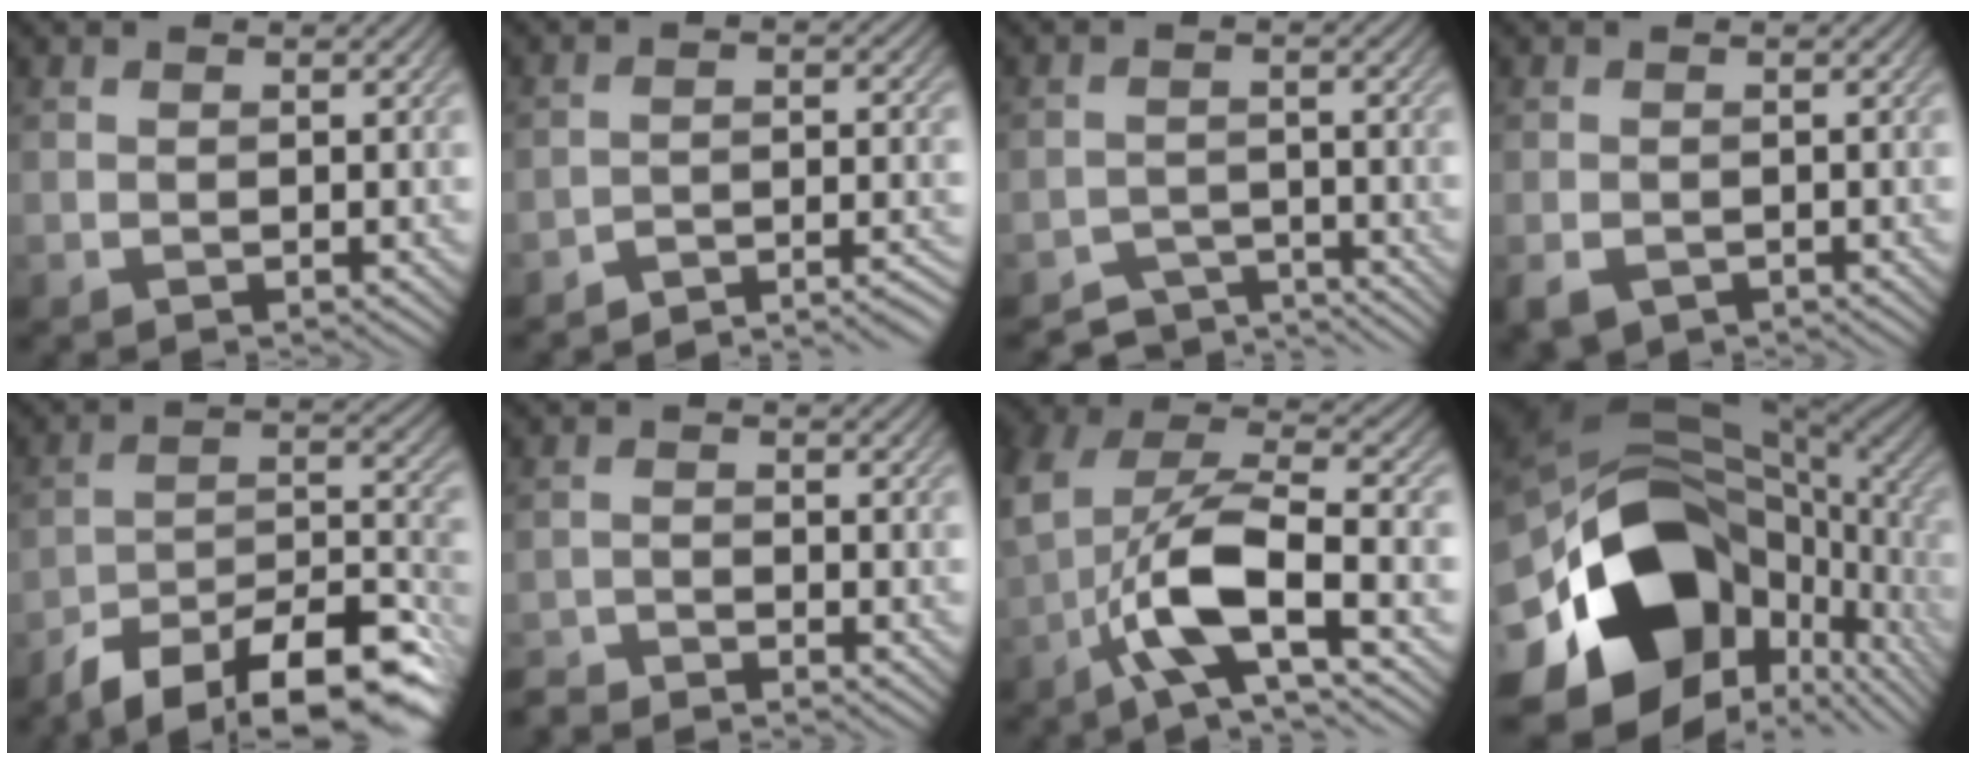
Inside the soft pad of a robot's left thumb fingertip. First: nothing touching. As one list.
[{"total": 5.7, "force": [-5.2, 0.8, 2.1], "torque": [-0.031, 0.009, -0.078]}, {"total": 4.8, "force": [-4.5, 1.3, 1.1], "torque": [-0.017, -0.007, -0.069]}, {"total": 2.4, "force": [-1.4, 1.5, 1.2], "torque": [-0.025, -0.009, -0.028]}, {"total": 13.5, "force": [-10.1, 4.3, 8.0], "torque": [-0.139, -0.008, -0.174]}, {"total": 2.9, "force": [-2.9, 0.0, 0.4], "torque": [-0.012, -0.003, -0.064]}, {"total": 12.0, "force": [-3.5, 5.1, 10.3], "torque": [-0.208, 0.004, -0.076]}, {"total": 20.4, "force": [-6.0, 14.1, 13.5], "torque": [-0.249, -0.052, -0.061]}]